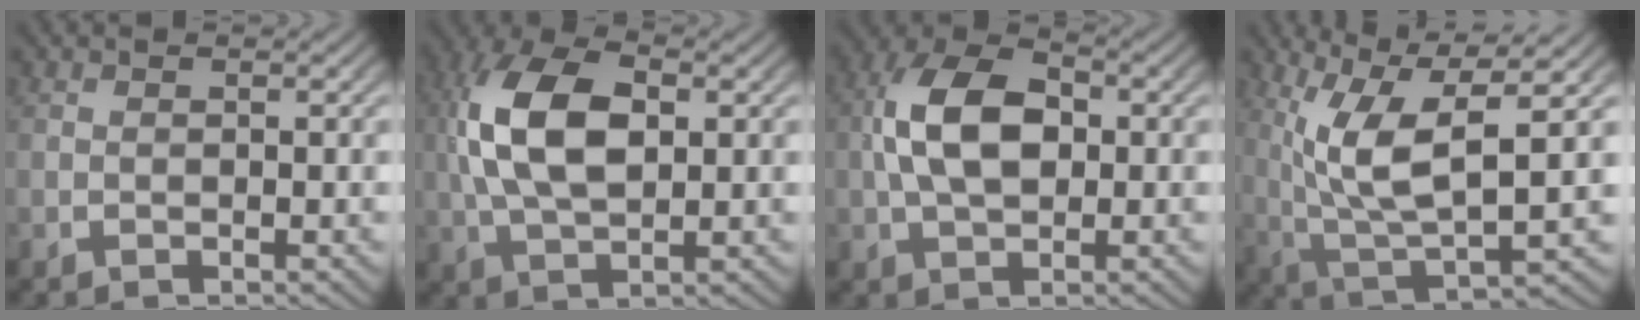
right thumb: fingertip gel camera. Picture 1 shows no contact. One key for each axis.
{"total": 9.3, "fx": 1.3, "fy": 5.5, "fz": 7.4, "tx": -0.171, "ty": -0.013, "tz": 0.038}
{"total": 8.2, "fx": 0.8, "fy": 5.2, "fz": 6.2, "tx": -0.132, "ty": -0.014, "tz": 0.020}
{"total": 10.7, "fx": 2.2, "fy": 5.5, "fz": 8.9, "tx": -0.177, "ty": -0.028, "tz": 0.046}